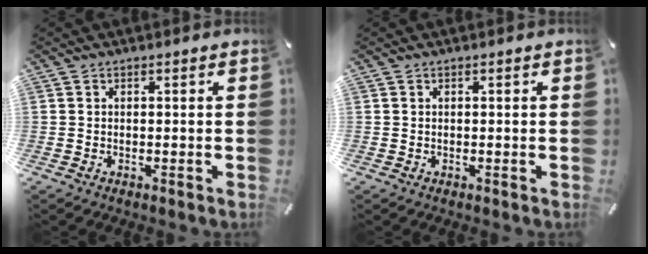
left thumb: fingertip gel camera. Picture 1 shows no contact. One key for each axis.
{"total": 0.0}